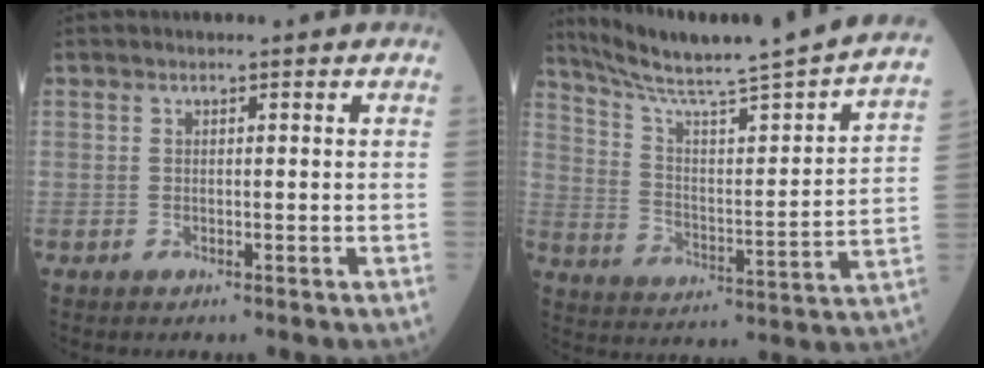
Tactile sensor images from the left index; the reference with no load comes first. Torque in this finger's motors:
{"motor_torque": [0.80, -1.34, 0.06, 0.06]}